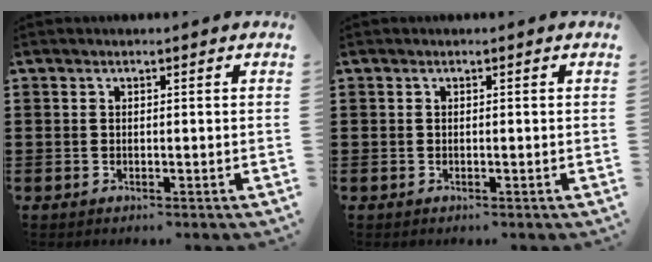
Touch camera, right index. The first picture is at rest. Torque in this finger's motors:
{"motor_torque": [-0.02, 0.04, 0.00, 0.00]}